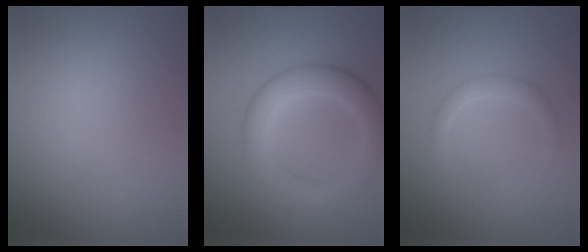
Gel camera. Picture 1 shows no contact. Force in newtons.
{"total": 5.1, "press": 5.1, "slide": 0.3}
{"total": 1.4, "press": 1.4, "slide": 0.1}